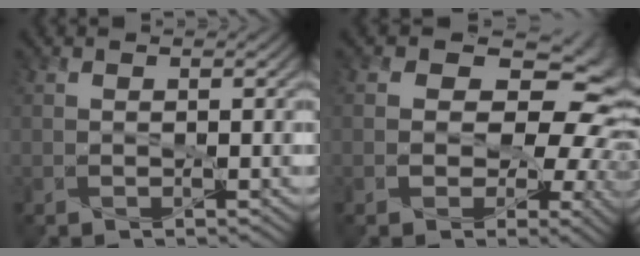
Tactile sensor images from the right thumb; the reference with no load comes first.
{"total": 13.5, "force": [1.9, 9.5, 9.4], "torque": [-0.115, 0.012, 0.019]}